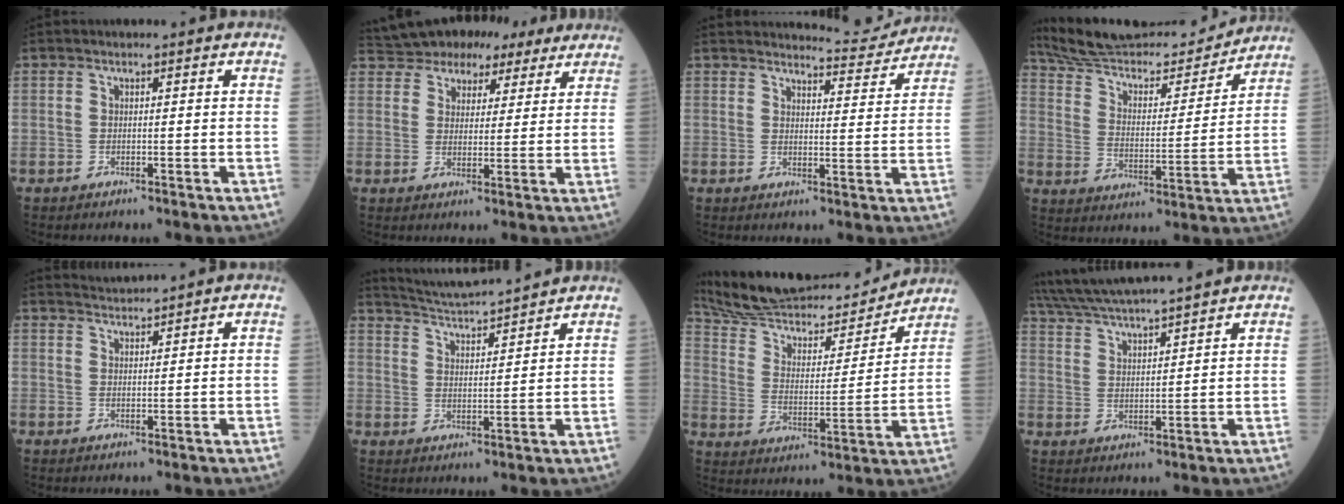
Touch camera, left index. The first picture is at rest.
{"total": 15.4, "force": [12.8, 7.3, 4.7], "torque": [-0.093, 0.050, 0.178]}
{"total": 6.4, "force": [6.4, -0.2, -0.4], "torque": [-0.002, -0.015, 0.081]}
{"total": 20.6, "force": [19.5, 2.8, 6.0], "torque": [-0.103, -0.008, 0.302]}
{"total": 2.4, "force": [2.2, -1.0, -0.2], "torque": [-0.002, 0.002, 0.049]}
{"total": 10.1, "force": [9.7, -0.8, 2.8], "torque": [-0.062, 0.016, 0.160]}
{"total": 22.4, "force": [20.9, 3.5, 7.1], "torque": [-0.127, -0.013, 0.325]}
{"total": 13.6, "force": [12.3, -0.5, 5.8], "torque": [-0.115, 0.027, 0.205]}